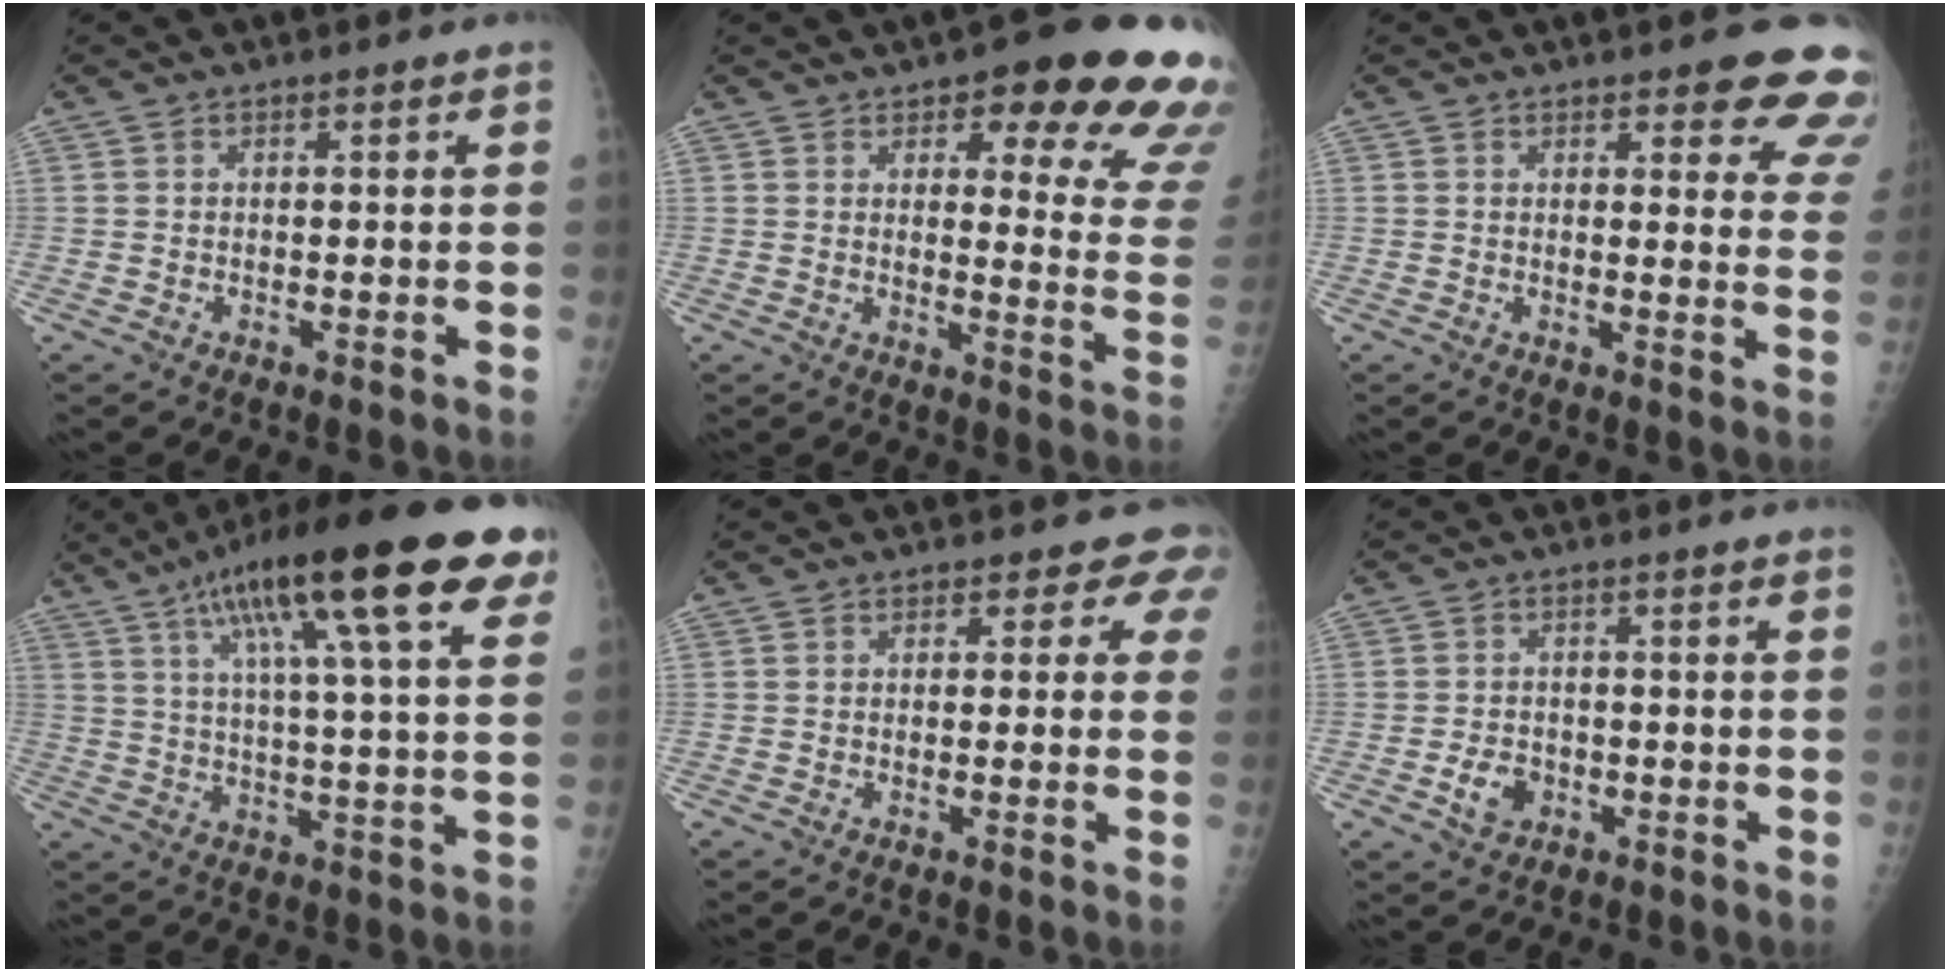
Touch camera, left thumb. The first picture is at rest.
{"total": 19.6, "force": [13.0, 6.4, 13.2], "torque": [-0.107, -0.065, 0.141]}
{"total": 11.6, "force": [9.2, 4.0, 5.7], "torque": [-0.012, -0.053, 0.082]}
{"total": 24.7, "force": [12.4, 5.0, 20.7], "torque": [-0.320, 0.002, 0.187]}
{"total": 3.9, "force": [2.3, 2.8, 1.3], "torque": [0.021, -0.007, 0.004]}
{"total": 4.4, "force": [-1.6, 3.4, 2.3], "torque": [-0.031, 0.008, -0.025]}